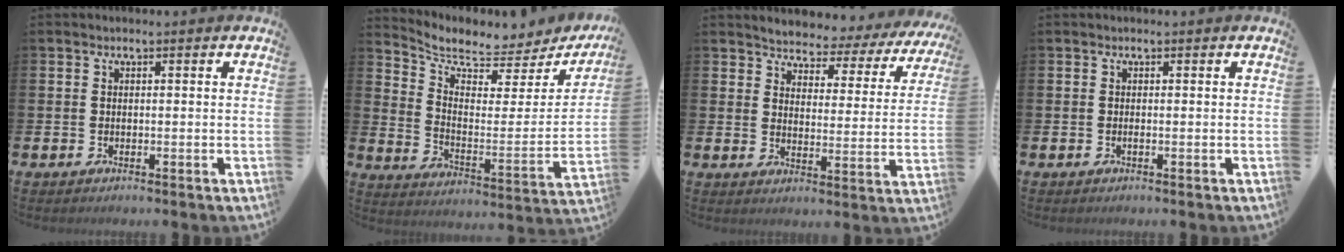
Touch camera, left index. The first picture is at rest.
{"total": 6.1, "force": [5.6, 1.7, 1.8], "torque": [-0.059, -0.055, 0.090]}
{"total": 3.3, "force": [3.2, 0.9, 0.0], "torque": [-0.023, -0.035, 0.045]}
{"total": 0.0}